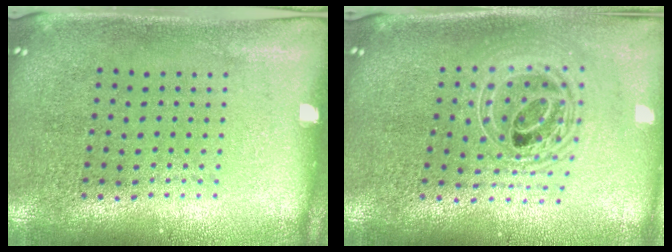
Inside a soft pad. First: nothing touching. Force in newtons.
{"total": 2.1, "press": 1.6, "slide": 1.3}